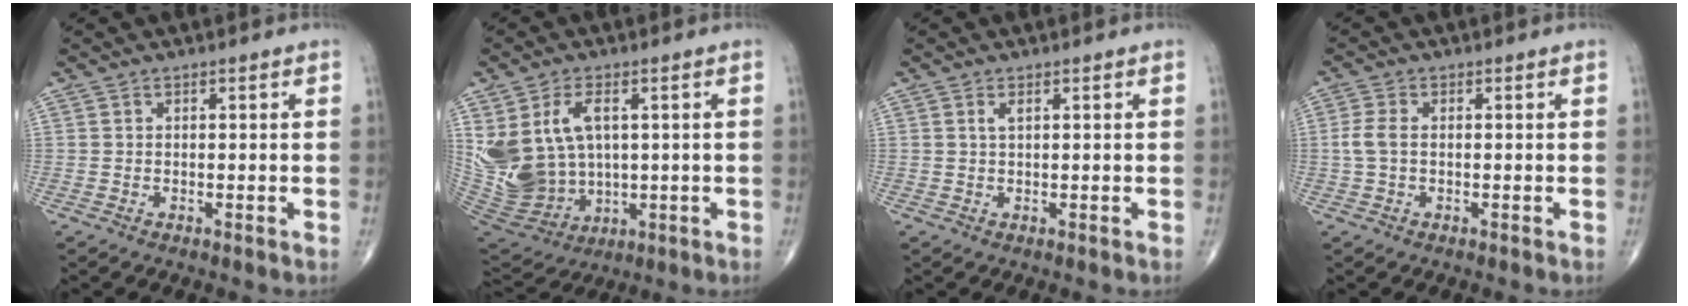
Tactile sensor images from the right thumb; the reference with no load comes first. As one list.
[{"total": 15.9, "force": [3.2, 10.7, 11.3], "torque": [-0.236, -0.013, 0.089]}, {"total": 1.0, "force": [0.5, 0.3, 0.9], "torque": [-0.019, 0.003, 0.009]}, {"total": 3.1, "force": [0.0, 1.8, 2.6], "torque": [-0.068, 0.005, -0.005]}]